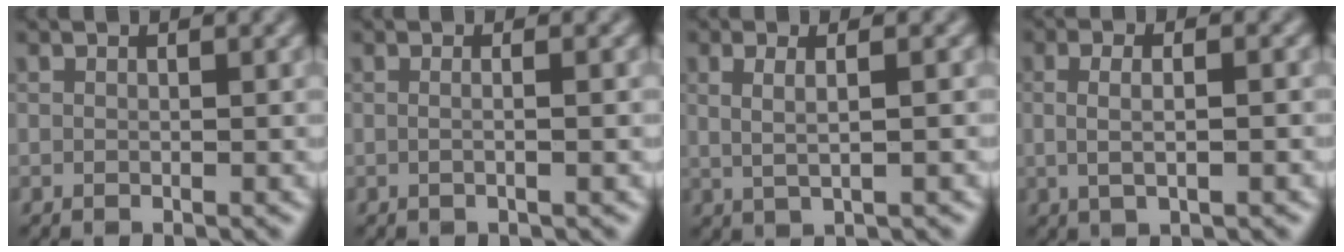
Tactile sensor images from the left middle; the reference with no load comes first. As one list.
[{"total": 2.1, "force": [0.2, 1.0, 1.9], "torque": [0.004, 0.001, -0.017]}, {"total": 3.0, "force": [0.7, 1.3, 2.7], "torque": [-0.029, 0.002, -0.001]}, {"total": 3.5, "force": [0.6, 1.6, 3.1], "torque": [-0.036, 0.008, -0.003]}]